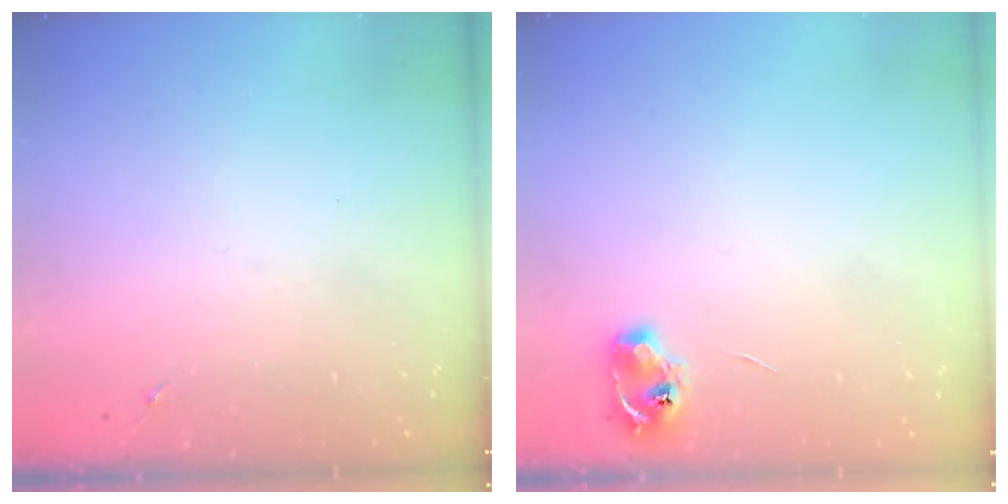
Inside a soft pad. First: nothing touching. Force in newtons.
{"total": 6.0, "press": 6.0, "slide": 0.7}